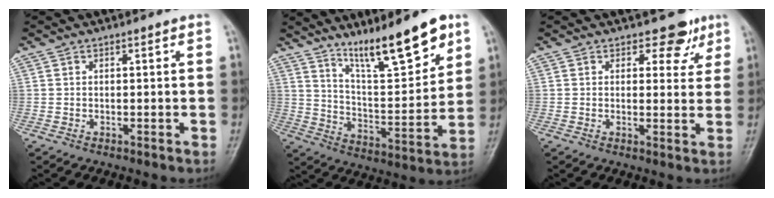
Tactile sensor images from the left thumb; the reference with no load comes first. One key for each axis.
{"total": 16.0, "fx": 11.0, "fy": 3.8, "fz": 11.0, "tx": -0.146, "ty": -0.070, "tz": 0.192}
{"total": 4.7, "fx": 3.2, "fy": 3.1, "fz": 1.6, "tx": 0.014, "ty": -0.017, "tz": 0.035}